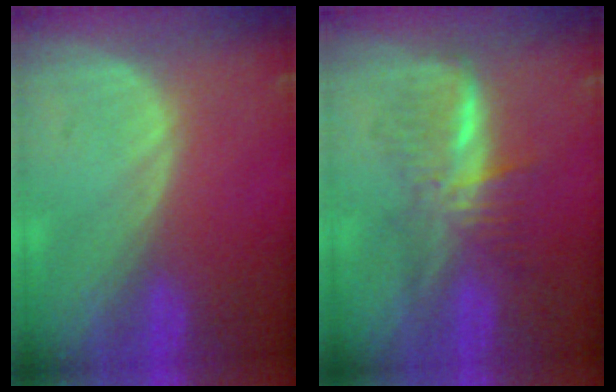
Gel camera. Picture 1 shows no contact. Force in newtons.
{"total": 5.9, "press": 5.7, "slide": 1.7}